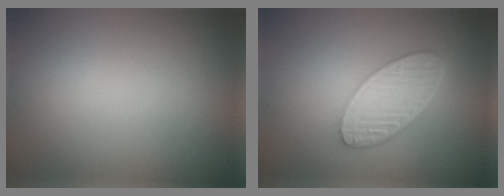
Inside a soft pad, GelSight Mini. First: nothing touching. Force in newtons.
{"total": 5.5, "press": 4.0, "slide": 3.7}